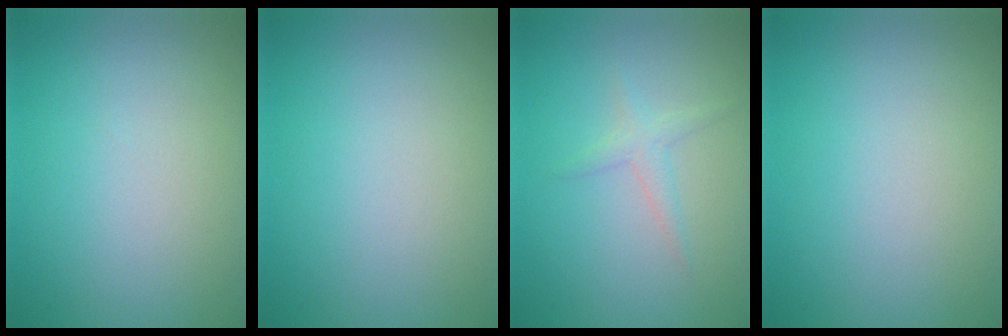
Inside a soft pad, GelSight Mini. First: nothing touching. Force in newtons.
{"total": 0.0}
{"total": 1.3, "press": 1.3, "slide": 0.0}
{"total": 0.0}